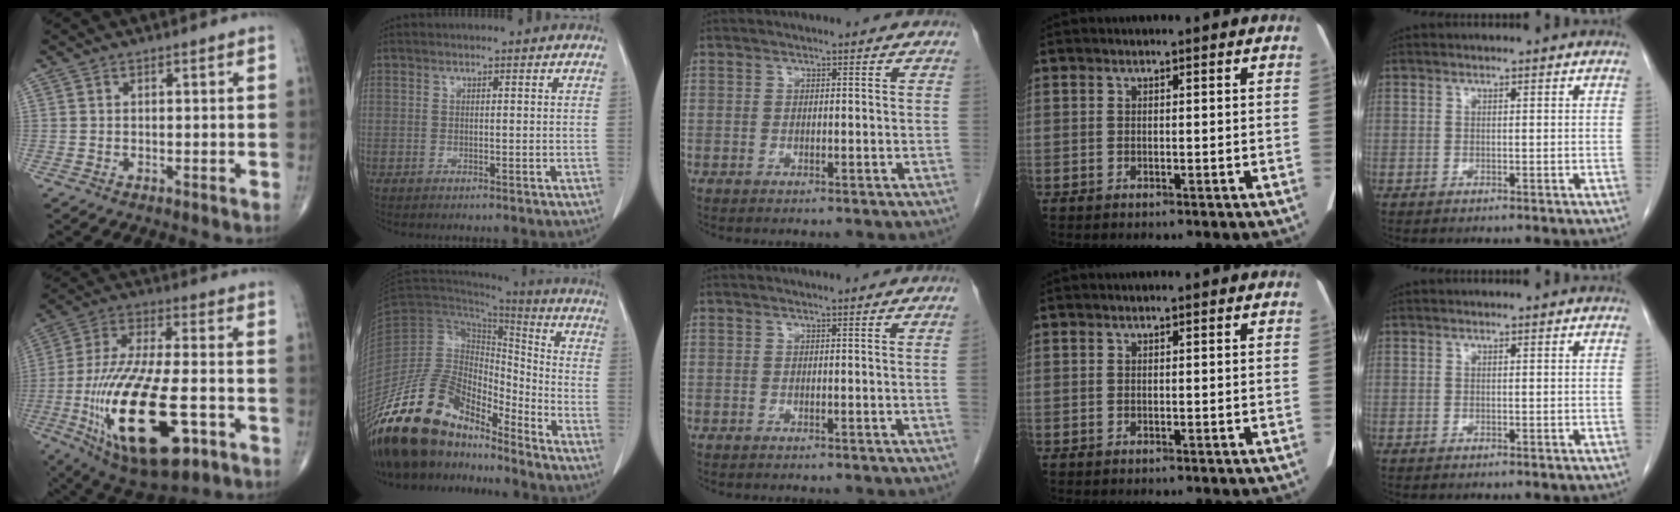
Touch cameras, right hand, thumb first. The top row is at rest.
{"thumb": {"total": 27.0, "force": [-8.6, 10.9, 23.1], "torque": [-0.500, 0.001, -0.130]}, "index": {"total": 20.0, "force": [-16.6, 7.4, 8.4], "torque": [-0.162, 0.031, -0.302]}, "middle": {"total": 0.6, "force": [-0.1, -0.3, 0.6], "torque": [-0.004, 0.001, -0.001]}}